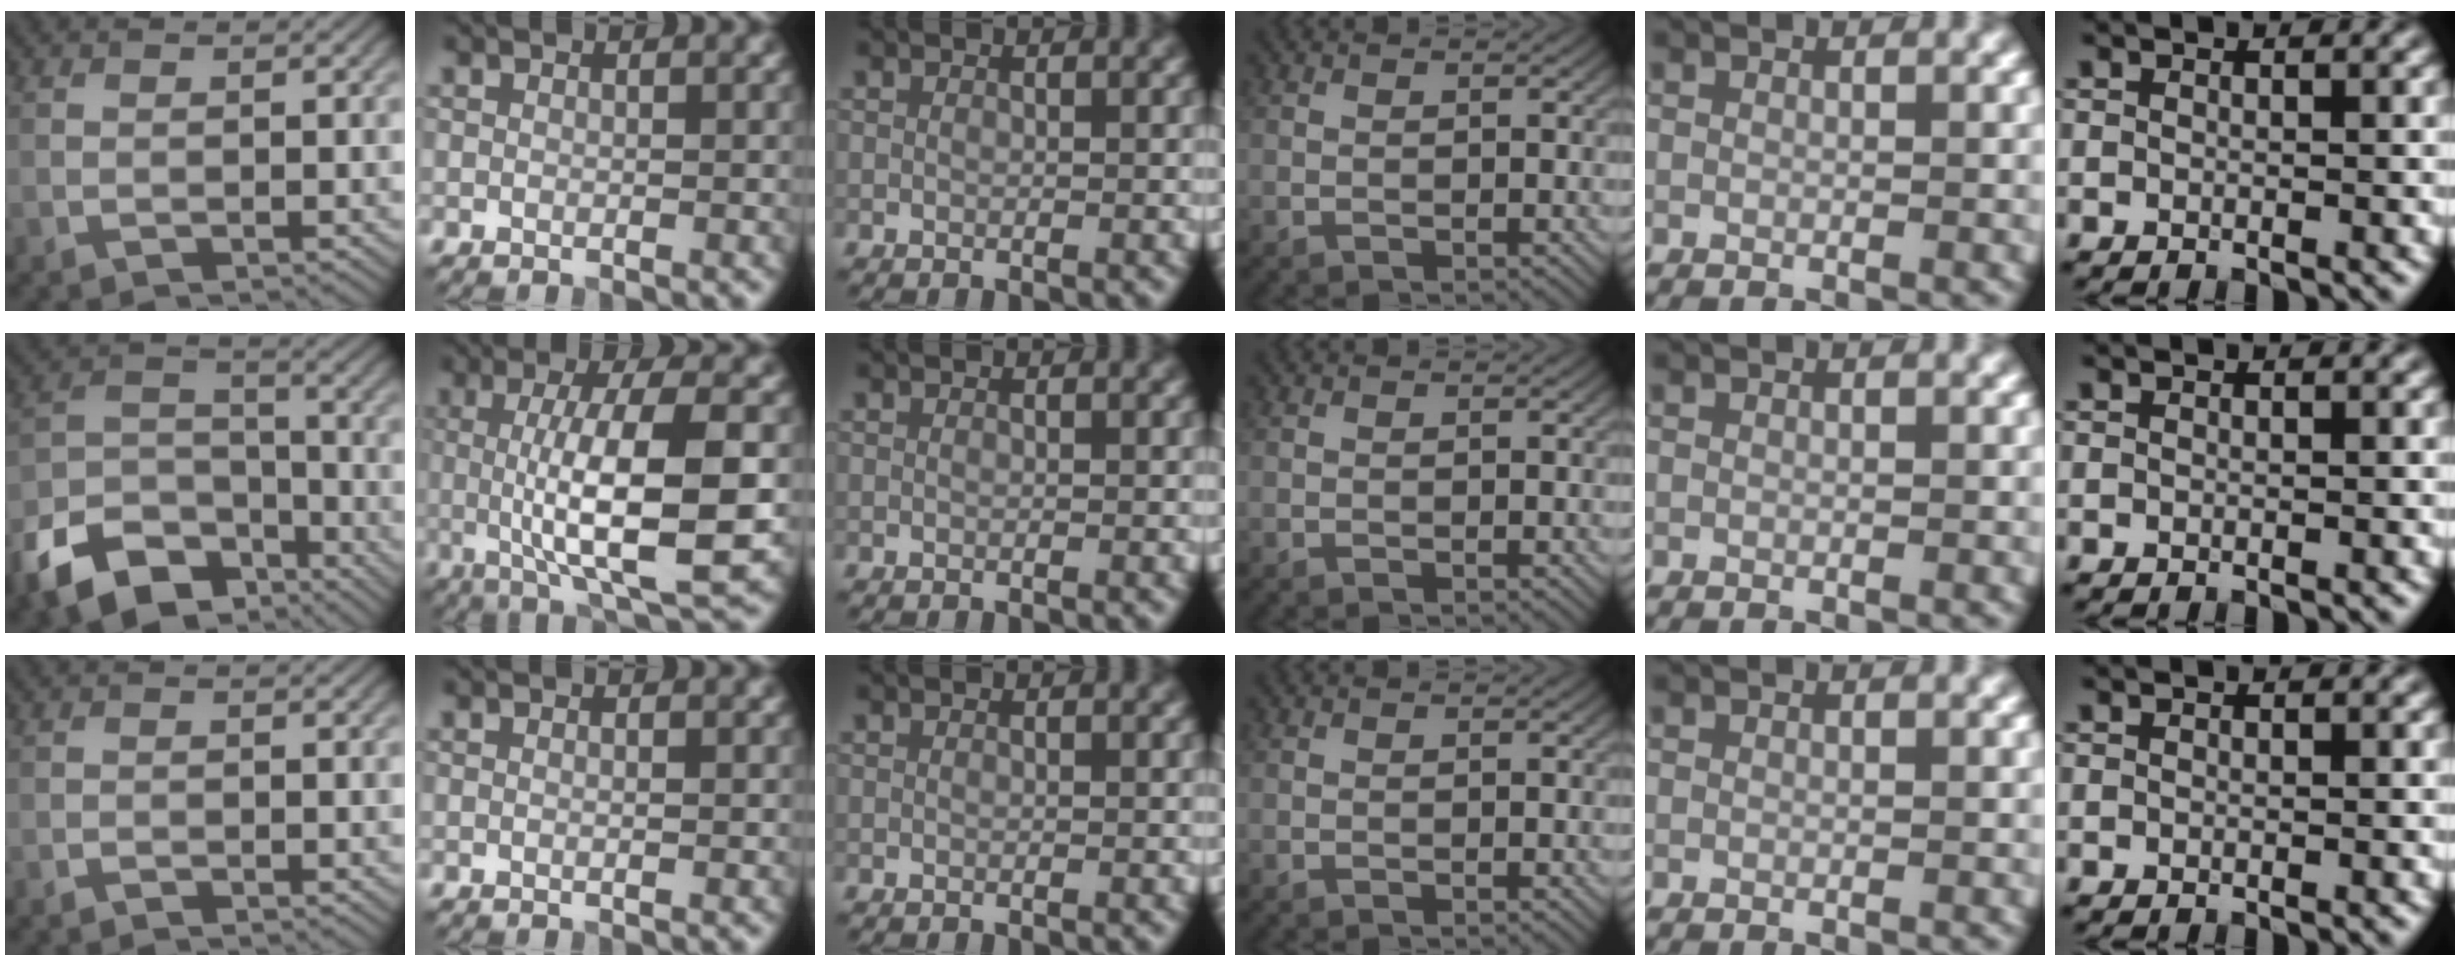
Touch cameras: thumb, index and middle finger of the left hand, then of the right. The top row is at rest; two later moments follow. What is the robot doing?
{"motion": "lift_and_place", "object": "coin"}